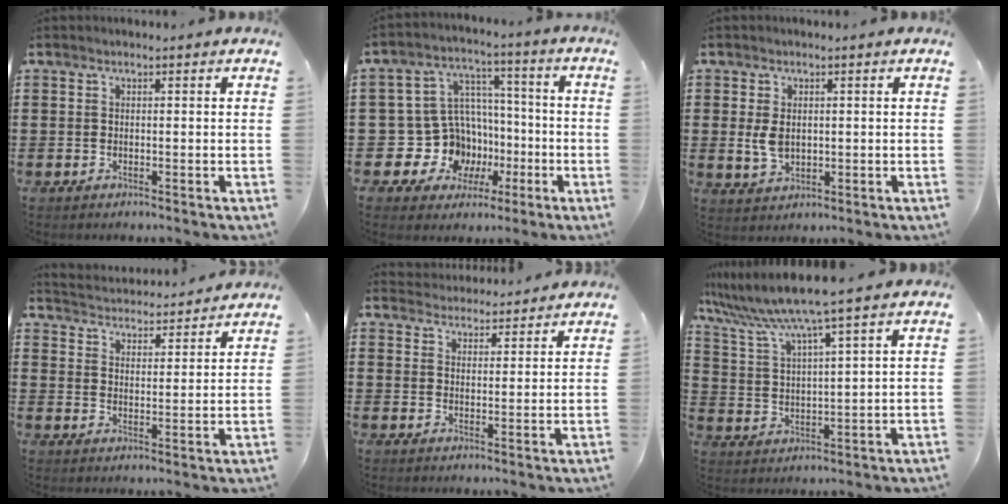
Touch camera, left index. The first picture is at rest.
{"total": 13.9, "force": [-3.5, 12.4, 5.3], "torque": [-0.136, -0.001, -0.035]}
{"total": 3.6, "force": [0.3, 2.3, 2.8], "torque": [-0.071, 0.000, 0.002]}
{"total": 3.7, "force": [3.7, -0.2, -0.4], "torque": [-0.015, -0.030, 0.060]}
{"total": 3.7, "force": [3.7, 0.4, -0.3], "torque": [-0.007, -0.016, 0.068]}
{"total": 7.9, "force": [6.5, -0.9, 4.3], "torque": [-0.107, -0.038, 0.108]}